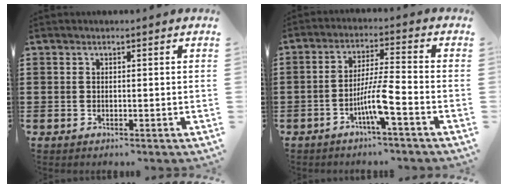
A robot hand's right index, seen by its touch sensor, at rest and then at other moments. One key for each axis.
{"total": 6.6, "fx": -3.2, "fy": 0.1, "fz": 5.7, "tx": -0.110, "ty": -0.006, "tz": -0.062}